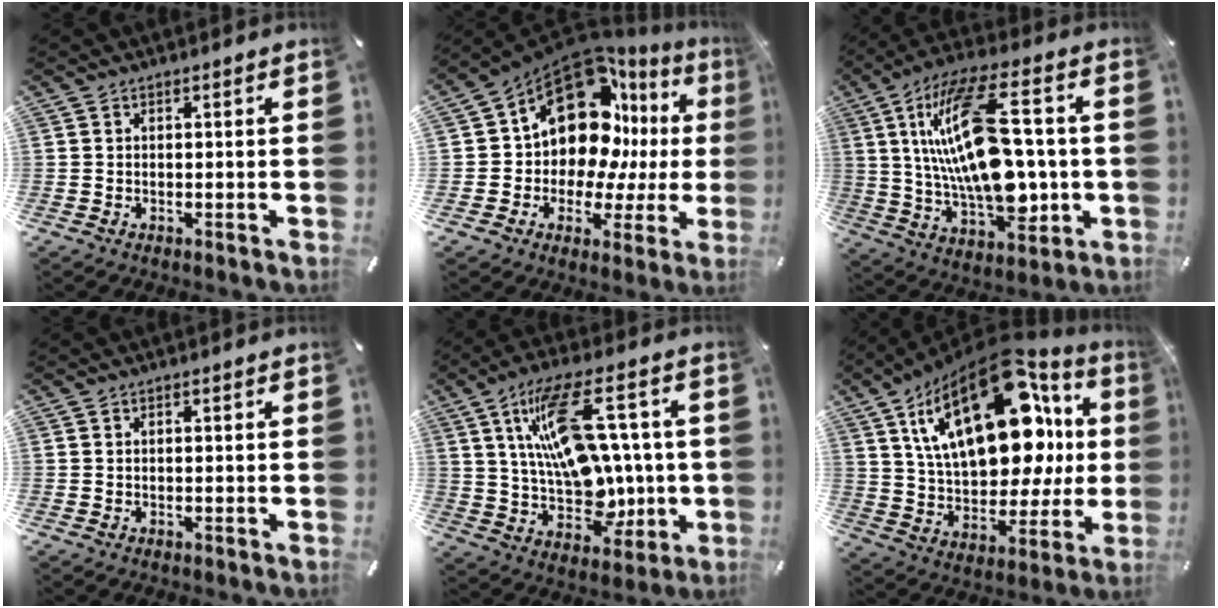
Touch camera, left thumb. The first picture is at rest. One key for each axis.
{"total": 17.1, "fx": 7.1, "fy": 11.5, "fz": 10.5, "tx": -0.172, "ty": -0.078, "tz": 0.118}
{"total": 24.5, "fx": 2.7, "fy": 12.1, "fz": 21.2, "tx": -0.408, "ty": -0.009, "tz": 0.038}
{"total": 0.0}
{"total": 20.3, "fx": 5.7, "fy": 11.8, "fz": 15.5, "tx": -0.276, "ty": -0.023, "tz": 0.095}
{"total": 27.9, "fx": 9.4, "fy": 15.5, "fz": 21.2, "tx": -0.349, "ty": -0.053, "tz": 0.161}